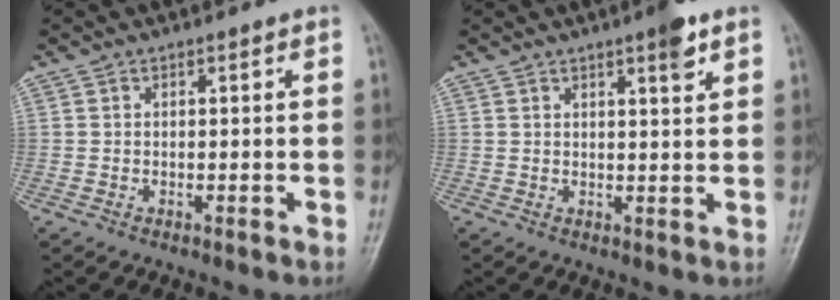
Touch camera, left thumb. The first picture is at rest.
{"total": 4.0, "force": [2.5, 0.7, 3.1], "torque": [-0.040, -0.013, 0.034]}